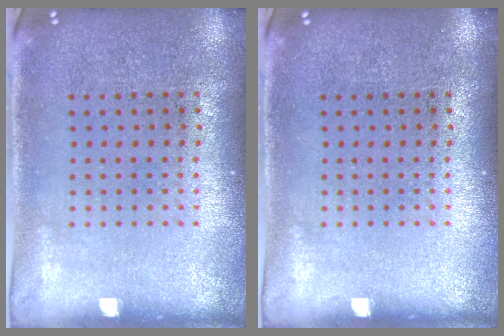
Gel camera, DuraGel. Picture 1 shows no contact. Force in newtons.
{"total": 0.0}